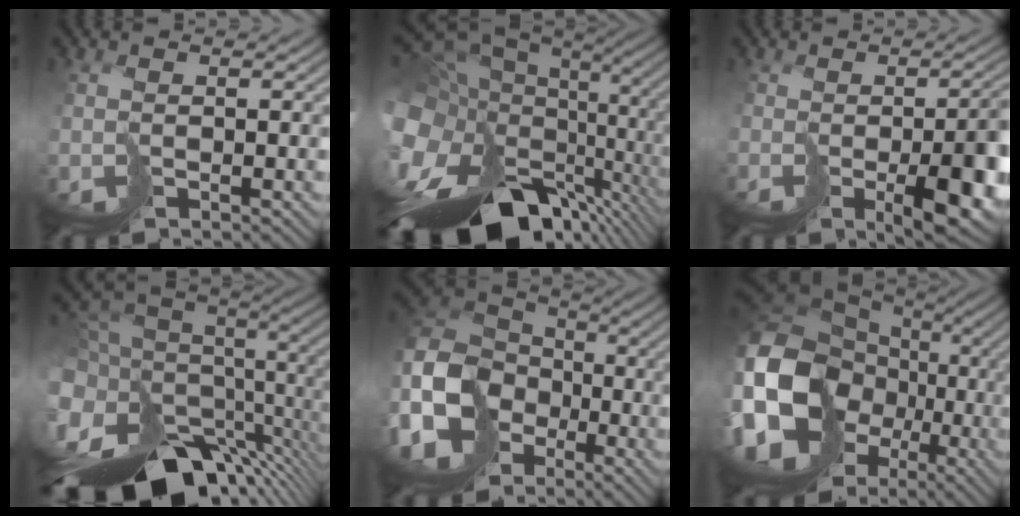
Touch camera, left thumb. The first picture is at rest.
{"total": 19.0, "force": [-5.7, 12.3, 13.3], "torque": [-0.289, -0.030, -0.047]}
{"total": 7.1, "force": [-2.6, 2.3, 6.2], "torque": [-0.083, -0.028, -0.016]}
{"total": 17.0, "force": [-6.6, 9.6, 12.4], "torque": [-0.247, -0.008, -0.058]}
{"total": 16.6, "force": [-6.4, 12.7, 8.5], "torque": [-0.237, -0.031, -0.110]}
{"total": 18.7, "force": [-1.5, 14.8, 11.4], "torque": [-0.296, -0.021, -0.006]}